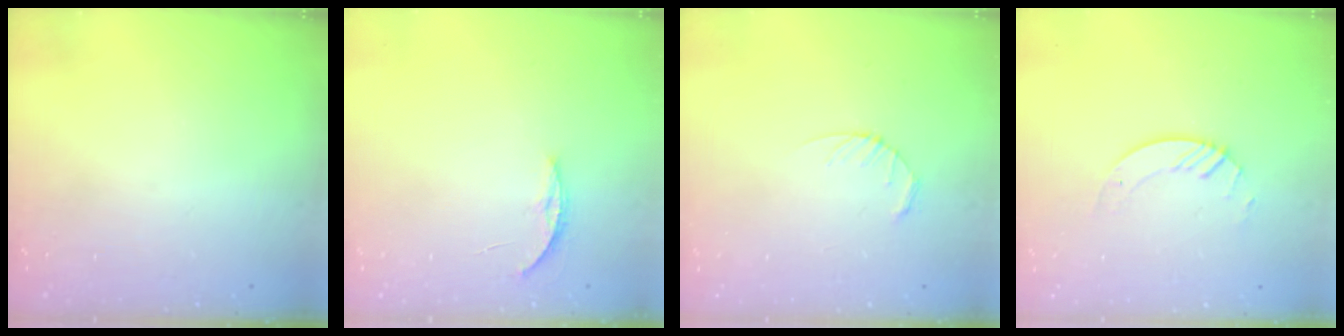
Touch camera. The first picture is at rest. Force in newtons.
{"total": 3.7, "press": 3.7, "slide": 0.5}
{"total": 3.4, "press": 3.4, "slide": 0.5}
{"total": 3.8, "press": 3.8, "slide": 0.3}